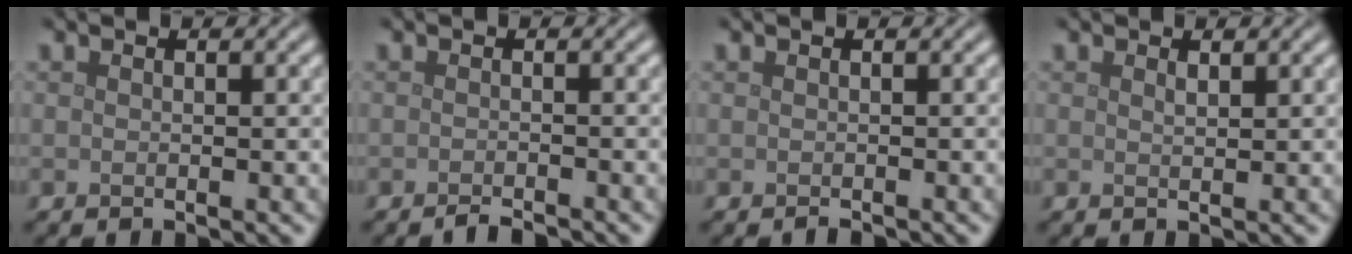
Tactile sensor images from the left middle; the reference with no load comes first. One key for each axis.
{"total": 1.0, "fx": -0.9, "fy": 0.1, "fz": 0.5, "tx": -0.006, "ty": 0.000, "tz": -0.019}
{"total": 0.0}
{"total": 0.7, "fx": 0.6, "fy": 0.2, "fz": 0.4, "tx": -0.006, "ty": -0.002, "tz": 0.011}